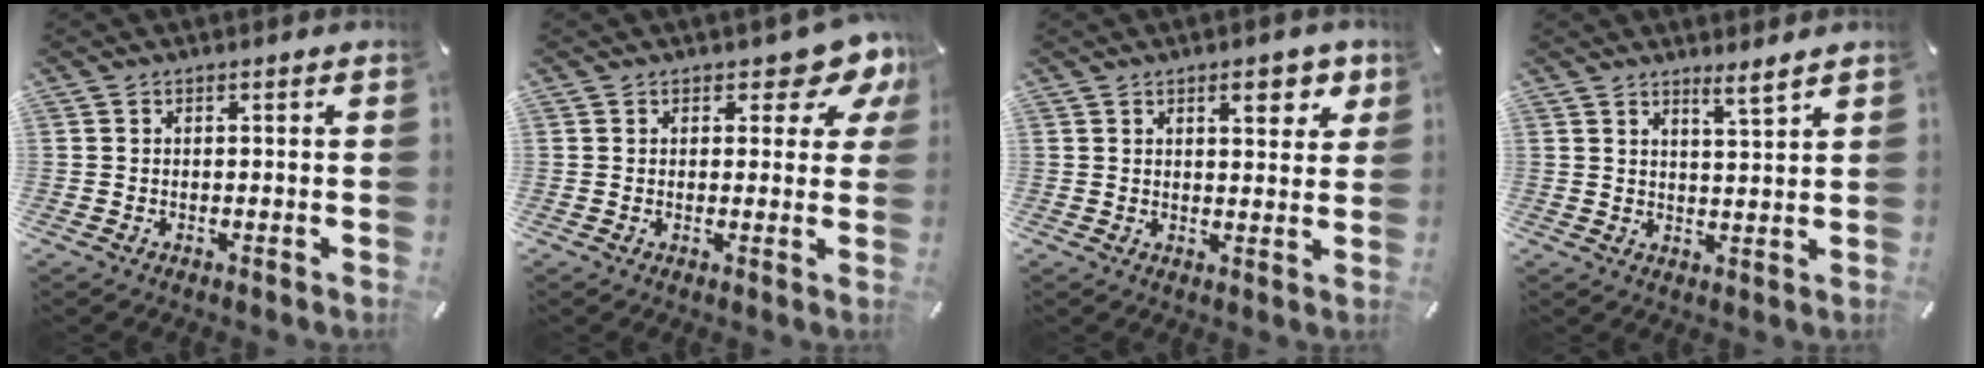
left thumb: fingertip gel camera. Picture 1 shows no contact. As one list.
[{"total": 6.9, "force": [4.2, 3.5, 4.1], "torque": [-0.036, -0.026, 0.065]}, {"total": 6.6, "force": [3.6, 2.8, 4.7], "torque": [-0.054, -0.013, 0.055]}, {"total": 4.0, "force": [3.6, -0.4, 1.7], "torque": [-0.033, -0.027, 0.062]}]